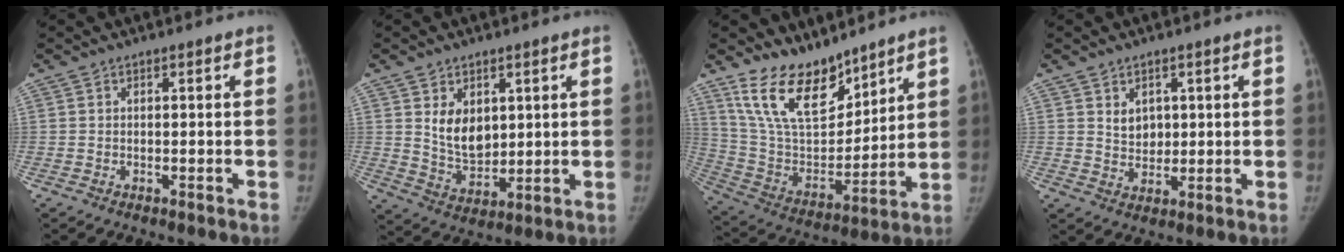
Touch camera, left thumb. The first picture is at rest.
{"total": 8.4, "force": [2.6, 5.8, 5.5], "torque": [-0.065, -0.027, 0.061]}
{"total": 17.2, "force": [12.9, 7.7, 8.3], "torque": [-0.108, -0.074, 0.253]}
{"total": 4.2, "force": [1.5, 3.3, 2.1], "torque": [-0.014, -0.013, 0.032]}